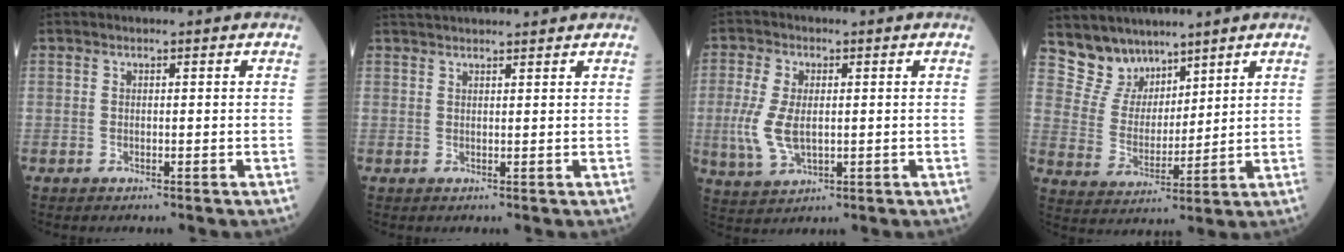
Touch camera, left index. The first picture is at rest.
{"total": 6.8, "force": [6.4, 0.5, 2.3], "torque": [-0.034, 0.036, 0.092]}
{"total": 7.0, "force": [-0.3, 3.5, 6.0], "torque": [-0.152, -0.006, -0.002]}
{"total": 7.5, "force": [6.4, 3.9, 0.1], "torque": [-0.016, 0.012, 0.141]}